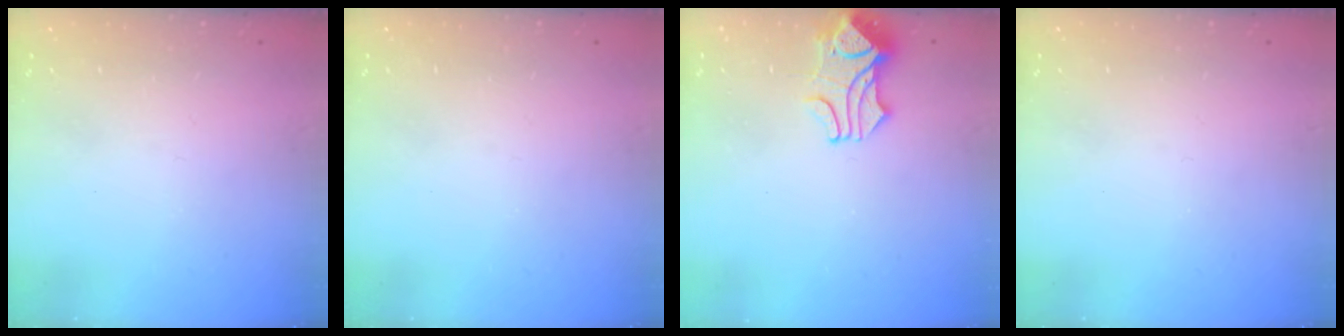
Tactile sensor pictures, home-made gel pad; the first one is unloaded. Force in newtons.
{"total": 0.0}
{"total": 1.8, "press": 1.4, "slide": 1.0}
{"total": 0.0}